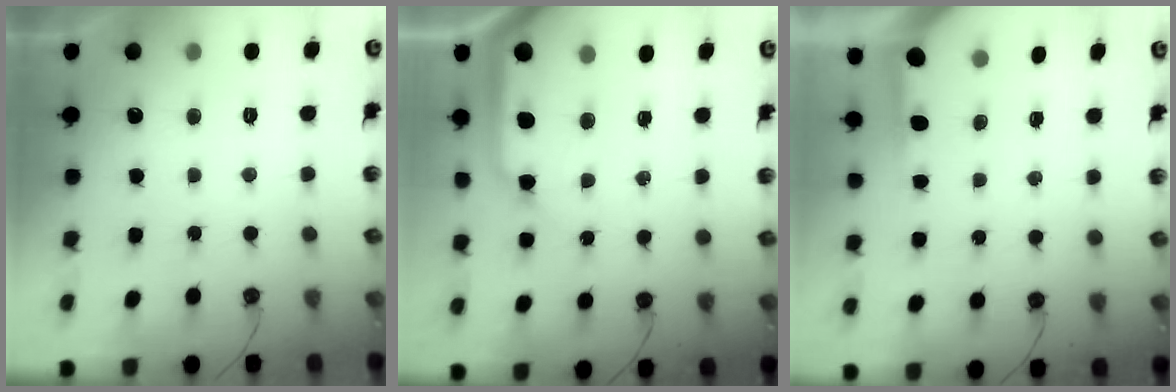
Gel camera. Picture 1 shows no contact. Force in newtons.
{"total": 13.9, "press": 13.8, "slide": 1.9}
{"total": 3.7, "press": 3.7, "slide": 0.4}